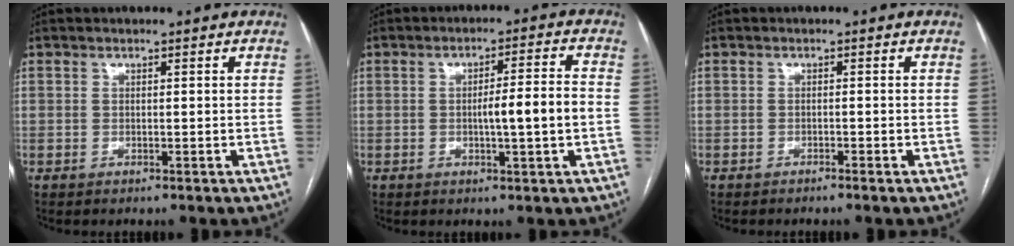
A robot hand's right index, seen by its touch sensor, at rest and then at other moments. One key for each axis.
{"total": 6.5, "fx": -0.9, "fy": 0.1, "fz": 6.5, "tx": -0.100, "ty": 0.008, "tz": -0.012}
{"total": 0.8, "fx": -0.7, "fy": -0.2, "fz": 0.4, "tx": -0.011, "ty": 0.001, "tz": -0.012}